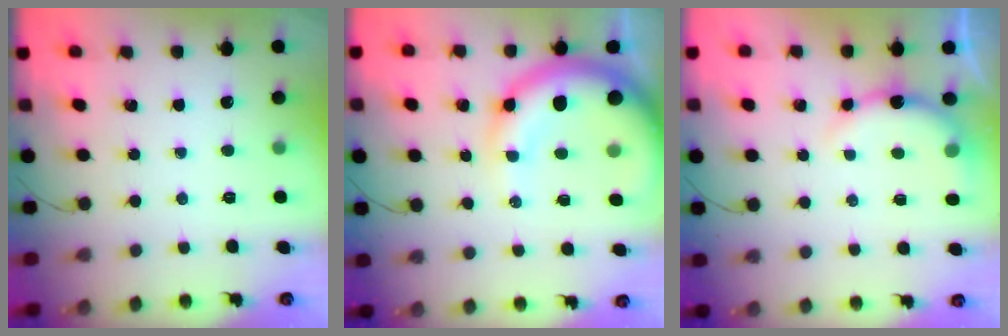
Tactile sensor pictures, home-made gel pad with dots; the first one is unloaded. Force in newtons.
{"total": 14.0, "press": 13.6, "slide": 3.6}
{"total": 6.7, "press": 6.6, "slide": 1.2}